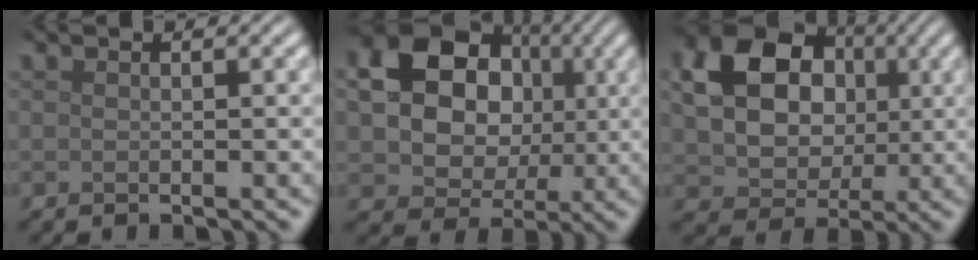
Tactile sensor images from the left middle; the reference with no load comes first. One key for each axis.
{"total": 14.5, "fx": 3.1, "fy": 12.1, "fz": 7.3, "tx": -0.138, "ty": 0.035, "tz": 0.040}
{"total": 12.6, "fx": 2.9, "fy": 10.0, "fz": 7.2, "tx": -0.138, "ty": 0.035, "tz": 0.046}